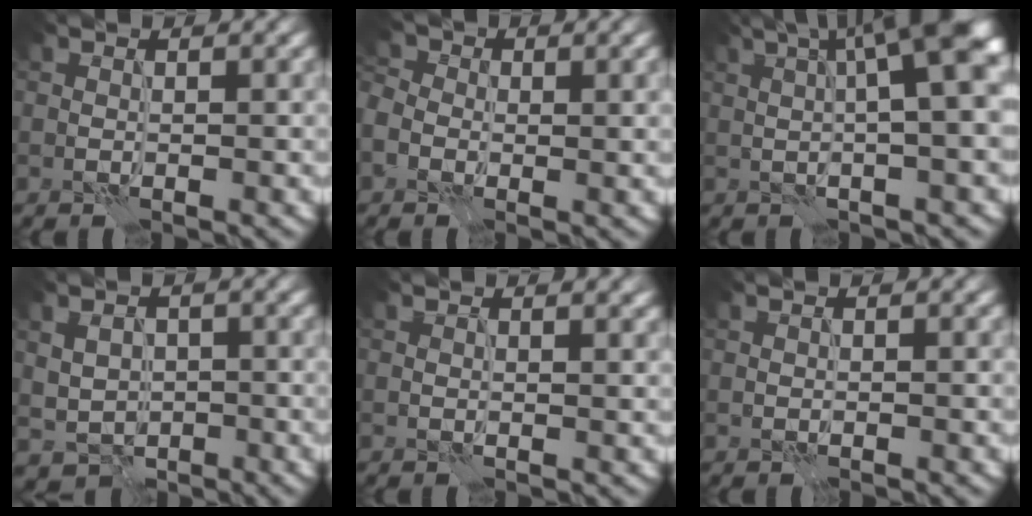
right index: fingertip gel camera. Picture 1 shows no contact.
{"total": 3.6, "force": [-0.4, 2.8, 2.3], "torque": [-0.041, -0.001, -0.012]}
{"total": 12.1, "force": [3.0, 3.7, 11.1], "torque": [-0.112, 0.040, 0.030]}
{"total": 2.0, "force": [-0.1, 1.8, 0.8], "torque": [-0.016, -0.004, 0.005]}
{"total": 2.3, "force": [1.6, 1.0, 1.3], "torque": [-0.003, 0.009, 0.010]}
{"total": 0.0}